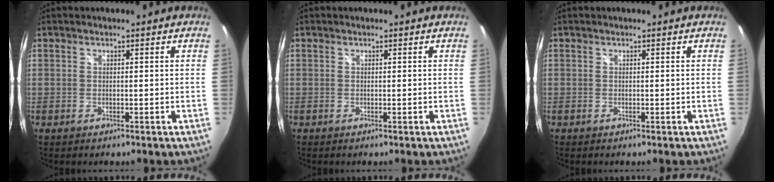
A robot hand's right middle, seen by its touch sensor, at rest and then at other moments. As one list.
[{"total": 0.0}, {"total": 0.0}]